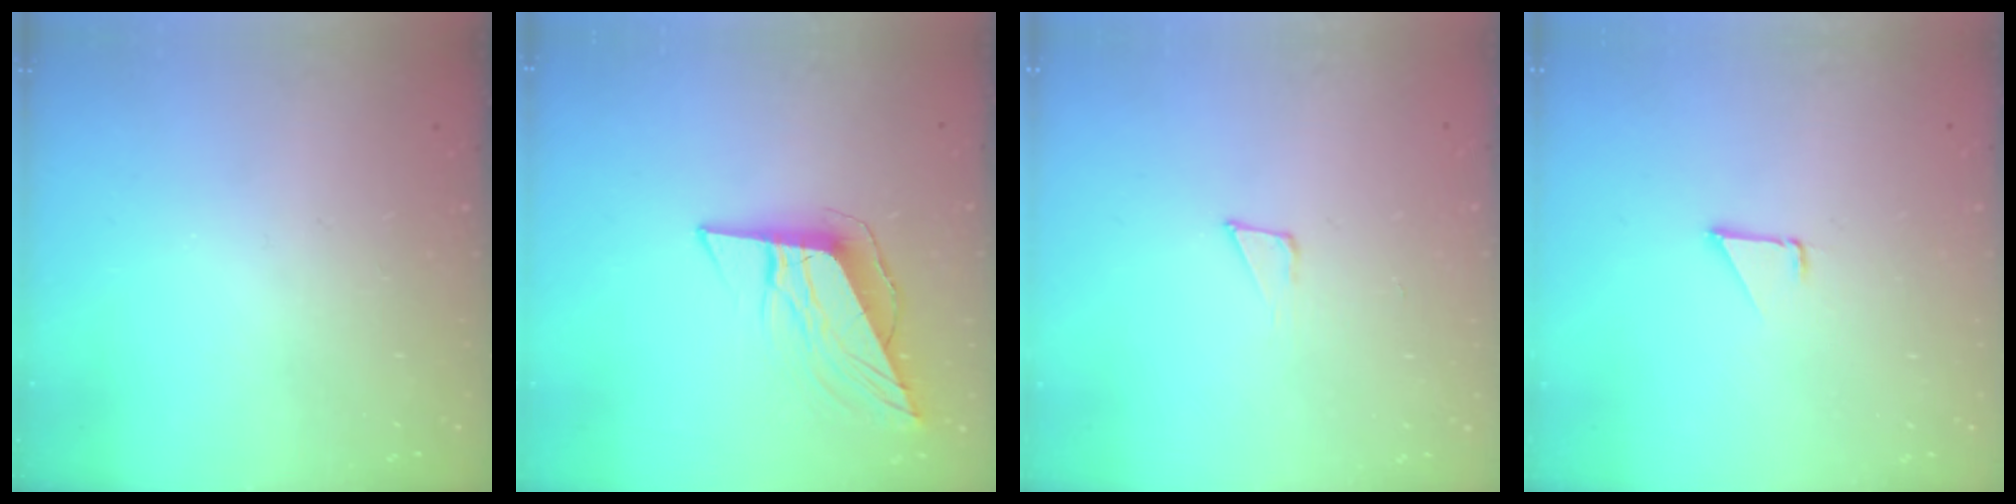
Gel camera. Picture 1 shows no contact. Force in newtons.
{"total": 9.3, "press": 9.2, "slide": 1.6}
{"total": 4.6, "press": 4.5, "slide": 0.8}
{"total": 1.5, "press": 1.5, "slide": 0.1}